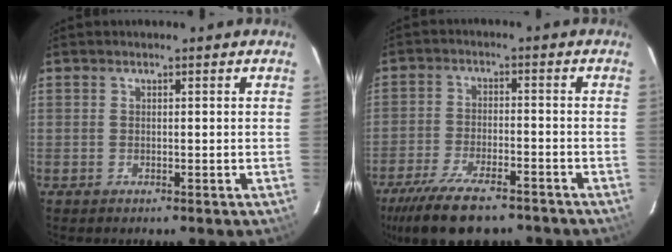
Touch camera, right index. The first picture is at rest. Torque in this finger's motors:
{"motor_torque": [1.22, -0.92, 0.59, 0.12]}